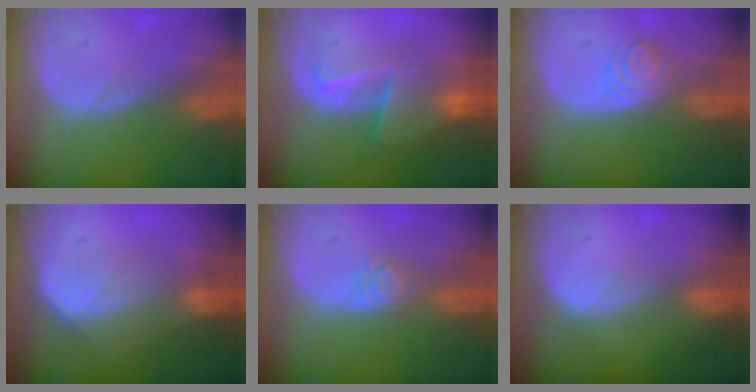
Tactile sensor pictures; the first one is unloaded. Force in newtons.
{"total": 6.6, "press": 6.4, "slide": 1.4}
{"total": 3.9, "press": 3.7, "slide": 1.3}
{"total": 7.1, "press": 6.2, "slide": 3.5}
{"total": 2.9, "press": 2.9, "slide": 0.3}
{"total": 2.3, "press": 1.6, "slide": 1.6}